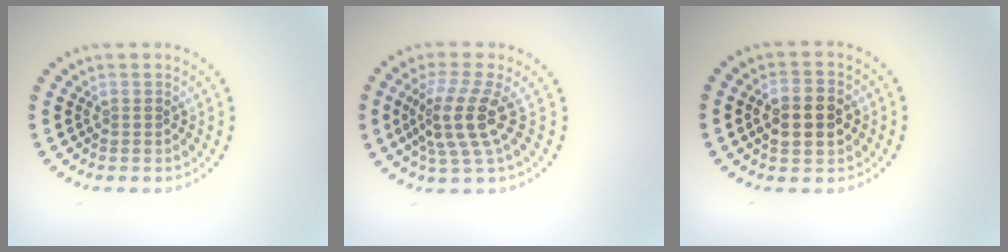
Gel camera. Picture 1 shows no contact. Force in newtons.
{"total": 4.2, "press": 3.1, "slide": 2.9}
{"total": 5.0, "press": 5.0, "slide": 0.2}